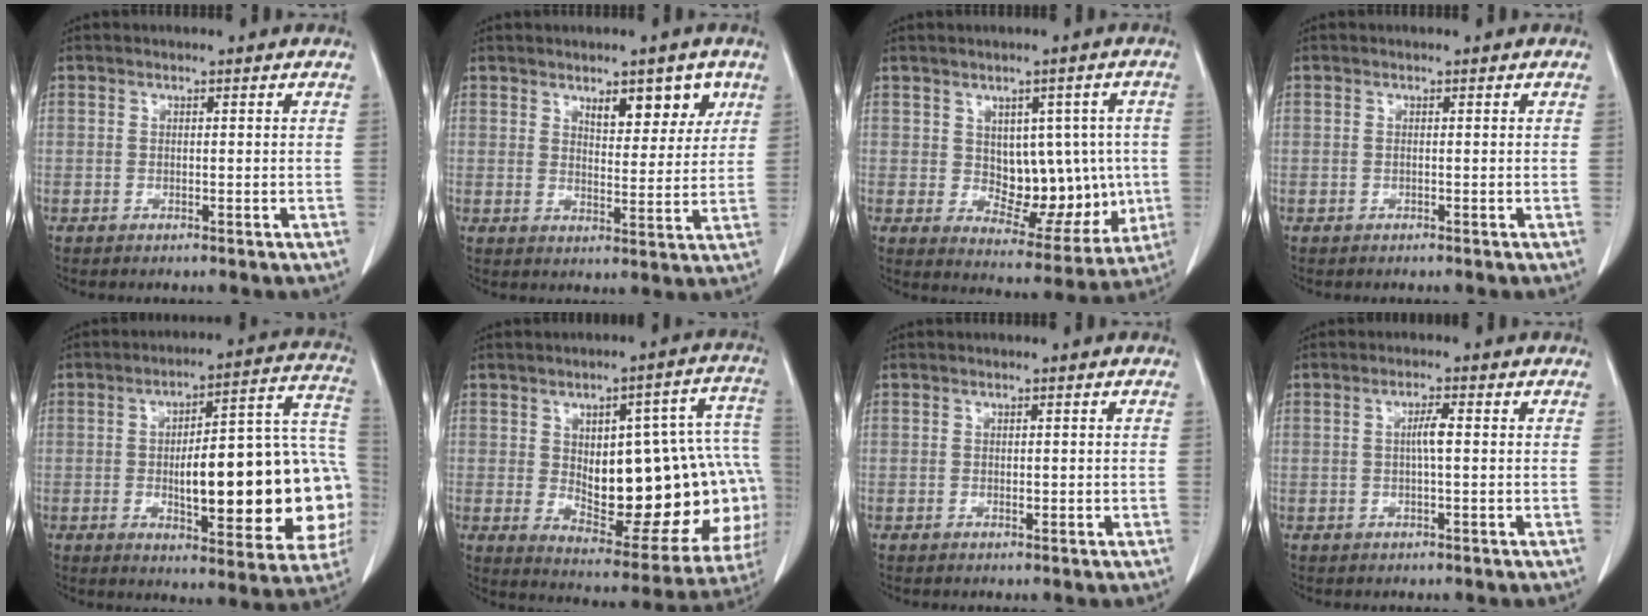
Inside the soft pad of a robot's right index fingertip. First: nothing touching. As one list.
[{"total": 6.4, "force": [3.6, 2.7, 4.6], "torque": [-0.055, -0.003, 0.051]}, {"total": 11.4, "force": [0.4, 6.7, 9.2], "torque": [-0.104, 0.013, 0.030]}, {"total": 0.0}, {"total": 24.5, "force": [-3.2, 6.5, 23.4], "torque": [-0.241, 0.037, -0.026]}, {"total": 25.8, "force": [-0.7, 9.7, 24.0], "torque": [-0.248, 0.033, 0.024]}, {"total": 0.8, "force": [0.0, 0.4, 0.7], "torque": [-0.011, -0.001, 0.001]}, {"total": 2.5, "force": [0.1, 0.1, 2.5], "torque": [-0.047, 0.002, 0.002]}]